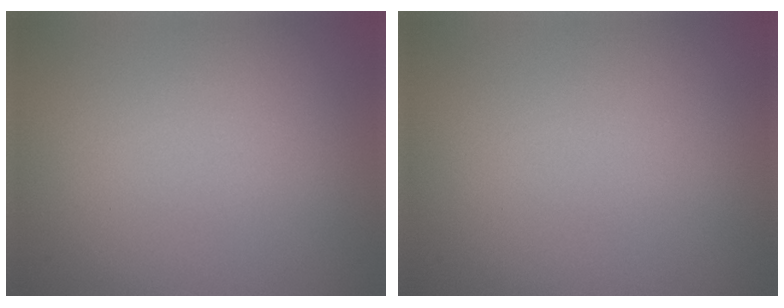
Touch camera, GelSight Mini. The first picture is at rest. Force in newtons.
{"total": 0.0}